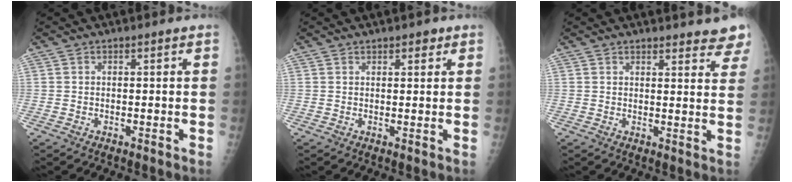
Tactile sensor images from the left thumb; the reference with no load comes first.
{"total": 1.9, "force": [1.3, 0.9, 1.0], "torque": [-0.001, -0.006, 0.015]}
{"total": 9.3, "force": [8.7, 1.8, 2.8], "torque": [0.001, -0.041, 0.081]}